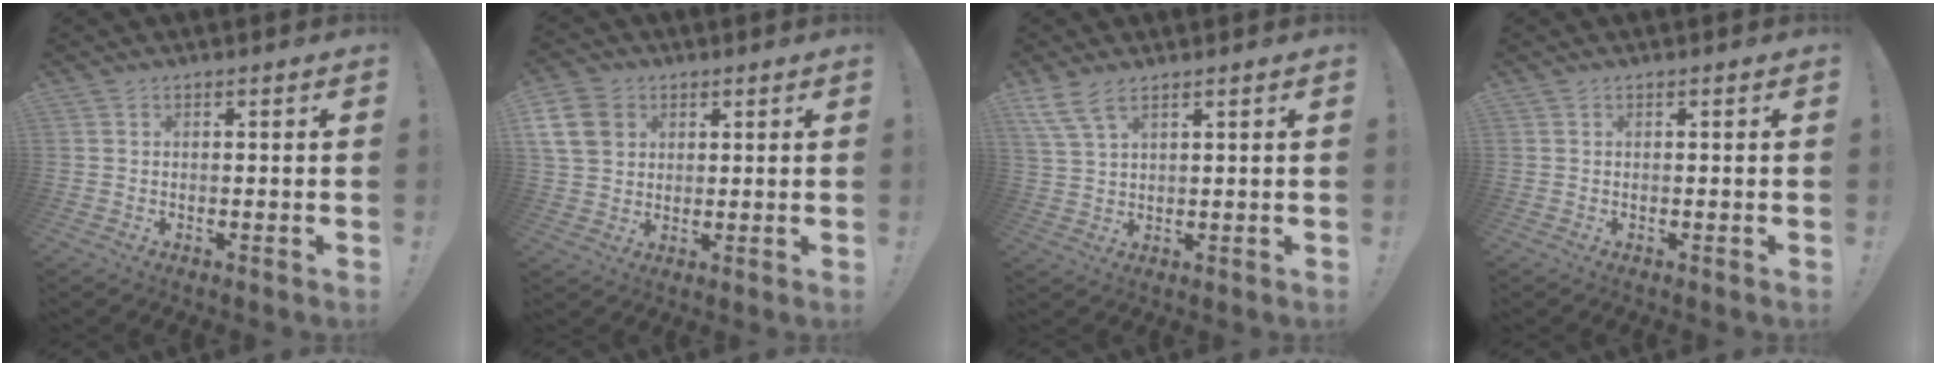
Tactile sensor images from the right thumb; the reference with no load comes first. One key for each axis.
{"total": 11.6, "fx": 3.9, "fy": 9.4, "fz": 5.5, "tx": -0.106, "ty": -0.014, "tz": 0.080}
{"total": 6.6, "fx": 4.8, "fy": 2.3, "fz": 4.0, "tx": -0.077, "ty": -0.015, "tz": 0.092}
{"total": 0.0}